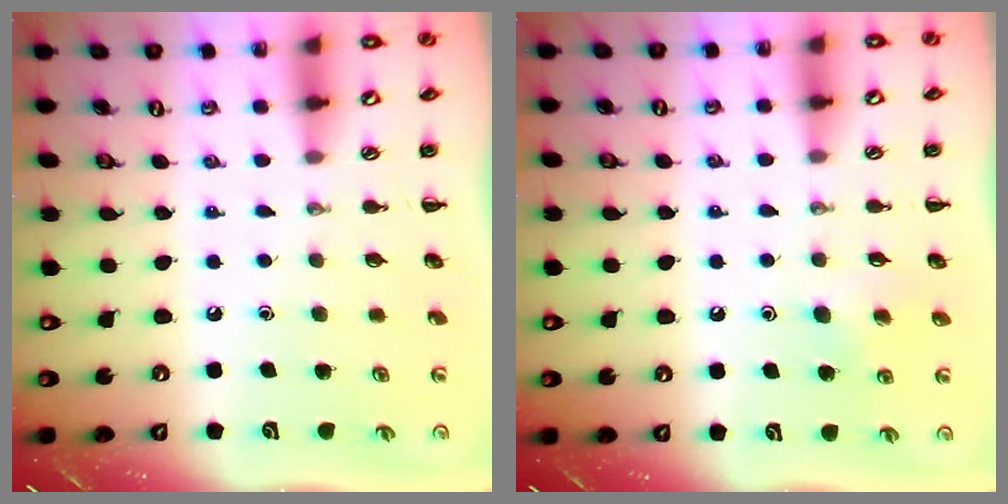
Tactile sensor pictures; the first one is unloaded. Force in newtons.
{"total": 4.9, "press": 4.7, "slide": 1.3}